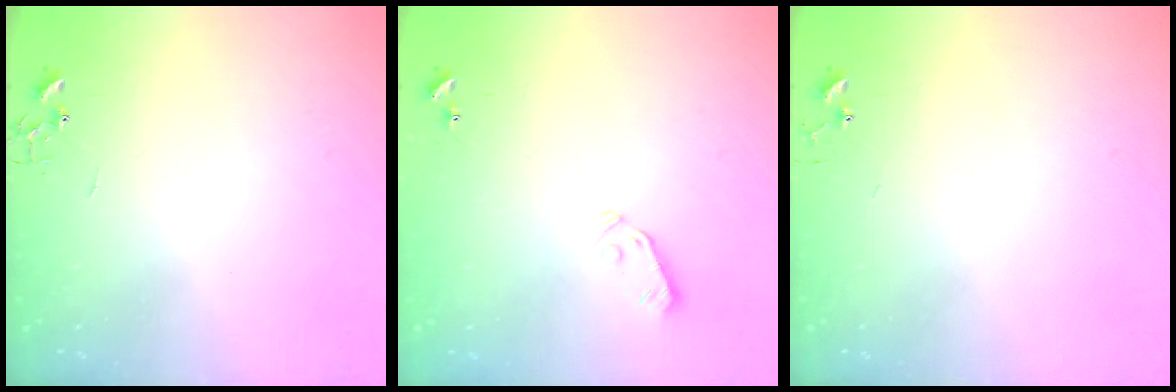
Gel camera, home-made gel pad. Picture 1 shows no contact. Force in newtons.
{"total": 3.9, "press": 3.8, "slide": 0.9}
{"total": 3.5, "press": 3.4, "slide": 0.4}